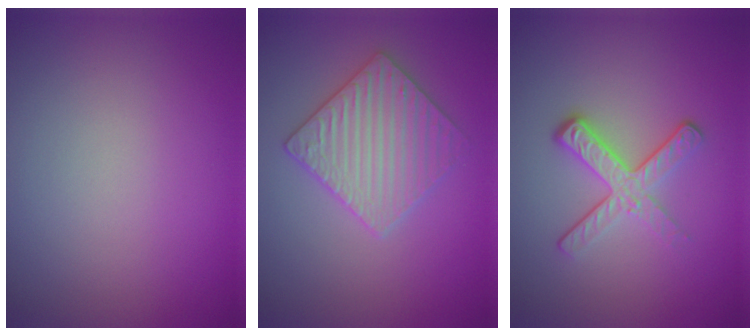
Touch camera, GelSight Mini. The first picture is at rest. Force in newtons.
{"total": 3.6, "press": 3.5, "slide": 1.1}
{"total": 3.5, "press": 2.4, "slide": 2.5}